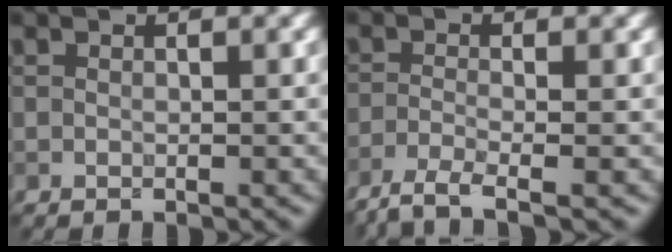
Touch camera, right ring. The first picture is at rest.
{"total": 3.6, "force": [-2.7, 0.7, 2.3], "torque": [-0.047, -0.007, -0.064]}